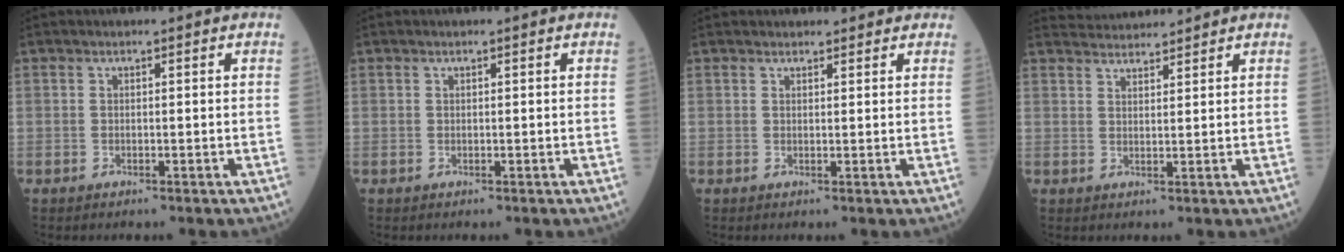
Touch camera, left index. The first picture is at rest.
{"total": 0.0}
{"total": 3.5, "force": [3.1, 1.4, 0.6], "torque": [-0.002, 0.014, 0.029]}
{"total": 4.4, "force": [4.4, 0.0, 0.1], "torque": [-0.011, 0.028, 0.078]}